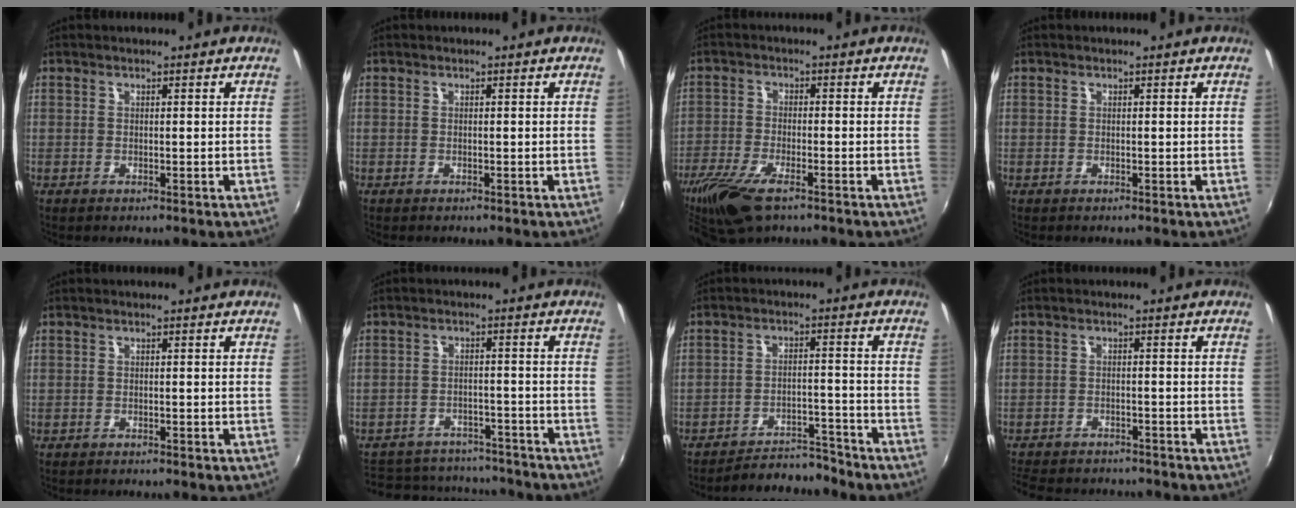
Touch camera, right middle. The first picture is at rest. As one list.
[{"total": 0.0}, {"total": 11.1, "force": [-7.5, 3.7, 7.3], "torque": [-0.173, -0.036, -0.145]}, {"total": 0.0}, {"total": 0.8, "force": [-0.8, -0.1, 0.0], "torque": [-0.002, -0.005, -0.014]}, {"total": 15.8, "force": [-13.3, 7.1, 4.7], "torque": [-0.120, 0.029, -0.169]}, {"total": 8.7, "force": [-8.5, 1.4, 1.3], "torque": [-0.040, 0.012, -0.122]}, {"total": 12.5, "force": [-11.0, 4.1, 4.2], "torque": [-0.112, -0.009, -0.166]}]